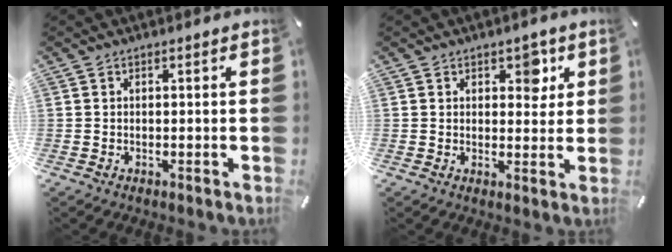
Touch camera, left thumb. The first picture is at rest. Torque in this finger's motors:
{"motor_torque": [0.60, 0.57, 0.41, -0.41, 0.05]}